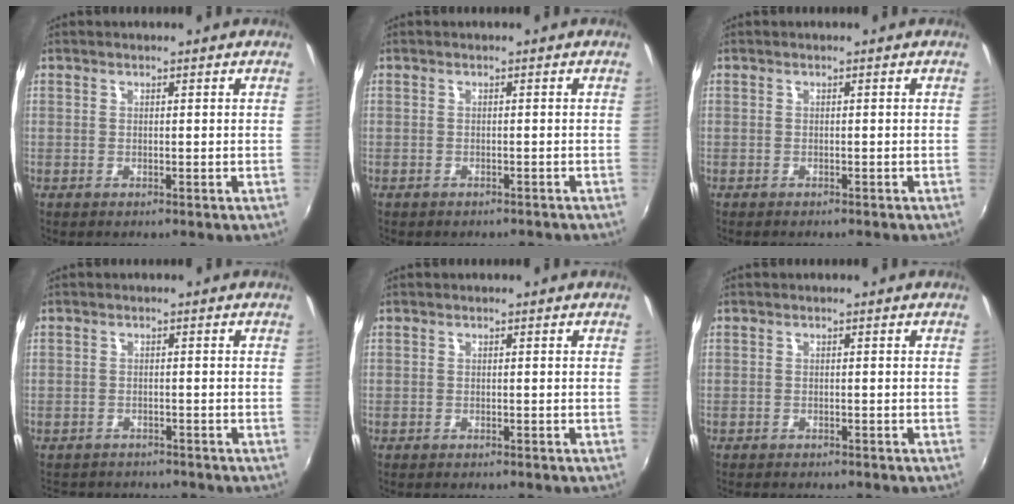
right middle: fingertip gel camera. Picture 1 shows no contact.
{"total": 2.4, "force": [-2.3, 0.6, 0.6], "torque": [-0.013, -0.009, -0.028]}
{"total": 1.4, "force": [-1.4, 0.0, 0.3], "torque": [-0.010, -0.009, -0.021]}
{"total": 6.1, "force": [-5.6, 2.3, 0.9], "torque": [-0.032, 0.006, -0.088]}
{"total": 2.2, "force": [-2.2, 0.0, 0.6], "torque": [-0.017, -0.011, -0.035]}
{"total": 4.3, "force": [-4.1, 0.5, 1.3], "torque": [-0.035, -0.013, -0.062]}